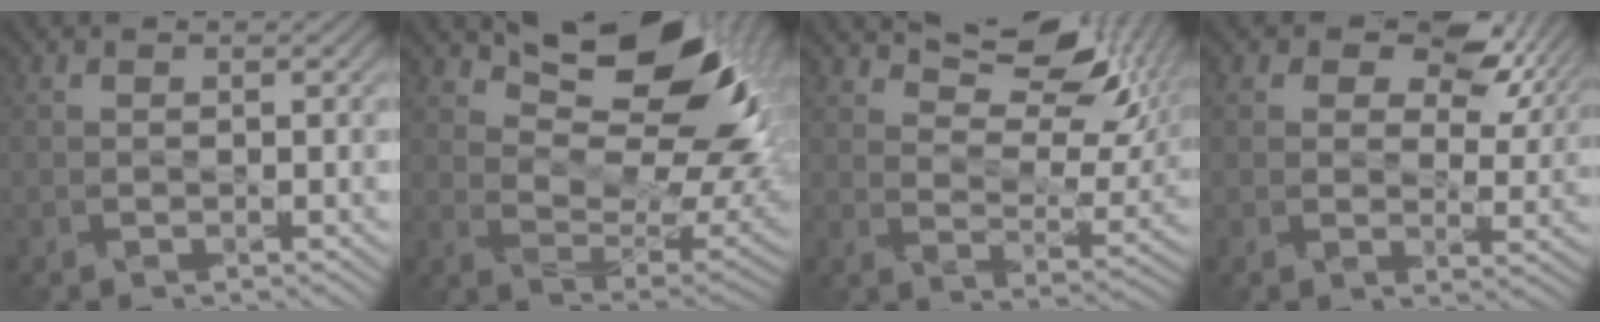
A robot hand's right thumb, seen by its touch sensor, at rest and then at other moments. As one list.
[{"total": 13.4, "force": [7.7, 5.8, 9.3], "torque": [-0.143, -0.006, 0.132]}, {"total": 11.6, "force": [7.7, 4.4, 7.4], "torque": [-0.130, 0.001, 0.130]}, {"total": 9.9, "force": [5.0, 5.8, 6.1], "torque": [-0.087, 0.006, 0.068]}]